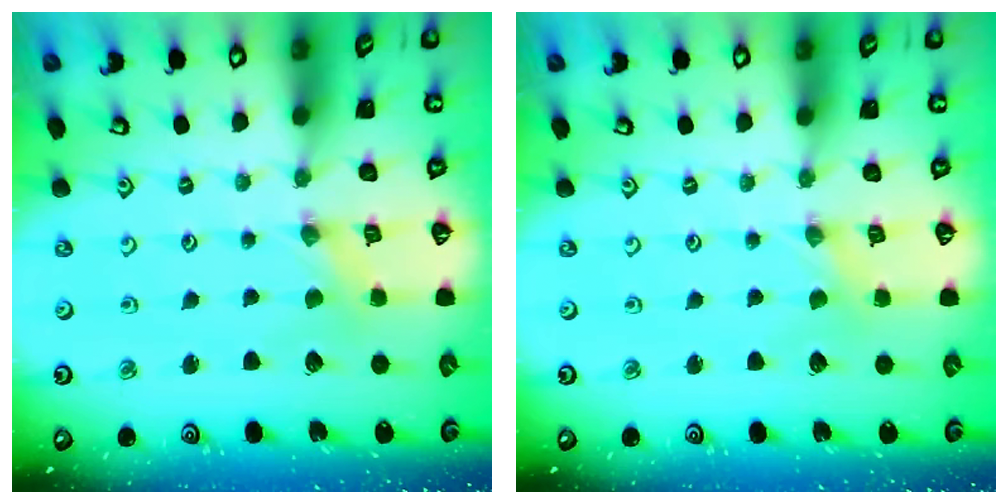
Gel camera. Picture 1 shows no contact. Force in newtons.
{"total": 0.0}